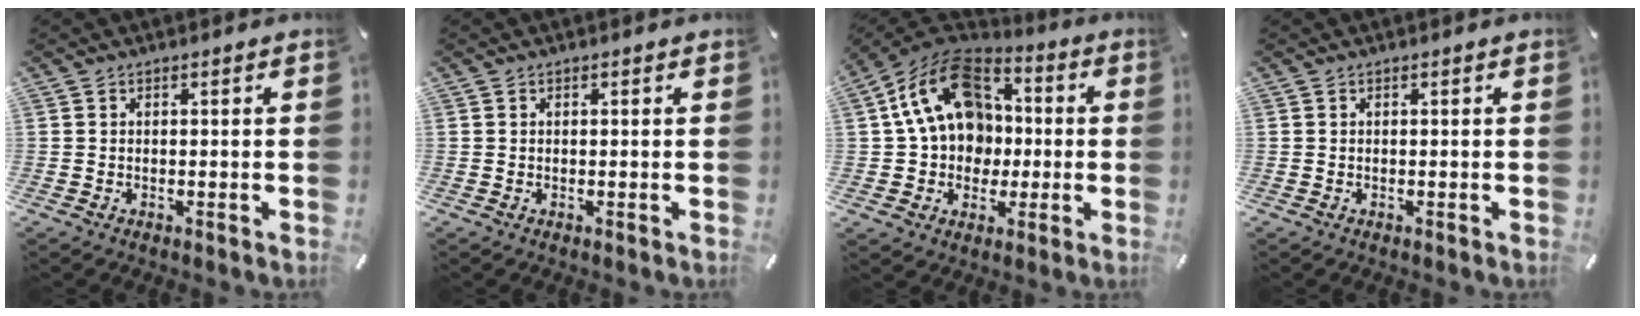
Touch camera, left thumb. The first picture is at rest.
{"total": 0.0}
{"total": 18.8, "force": [2.6, 15.3, 10.5], "torque": [-0.198, 0.000, 0.050]}
{"total": 0.0}